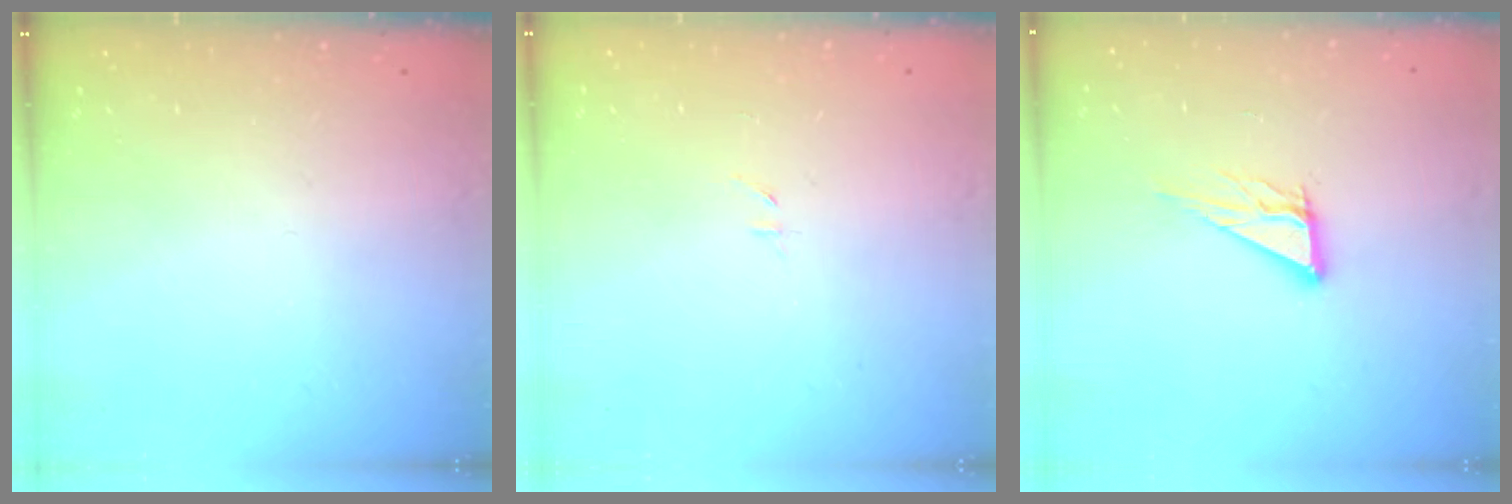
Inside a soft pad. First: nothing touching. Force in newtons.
{"total": 4.5, "press": 3.7, "slide": 2.5}
{"total": 9.0, "press": 8.9, "slide": 0.7}